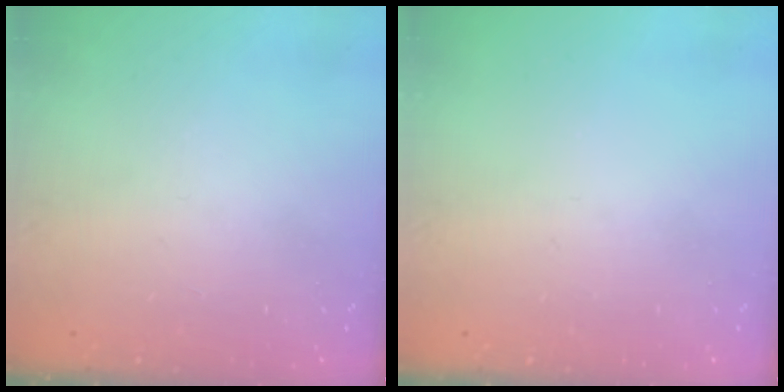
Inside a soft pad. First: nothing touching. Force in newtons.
{"total": 0.0}